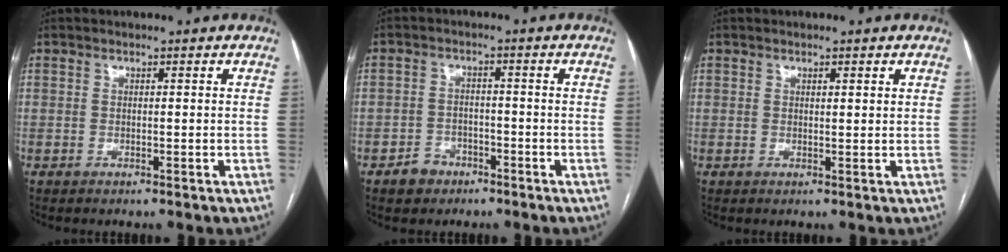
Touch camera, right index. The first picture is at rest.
{"total": 3.8, "force": [-2.4, 2.9, 0.7], "torque": [-0.007, 0.010, -0.035]}
{"total": 1.1, "force": [0.7, 0.2, 0.9], "torque": [-0.015, 0.000, 0.010]}